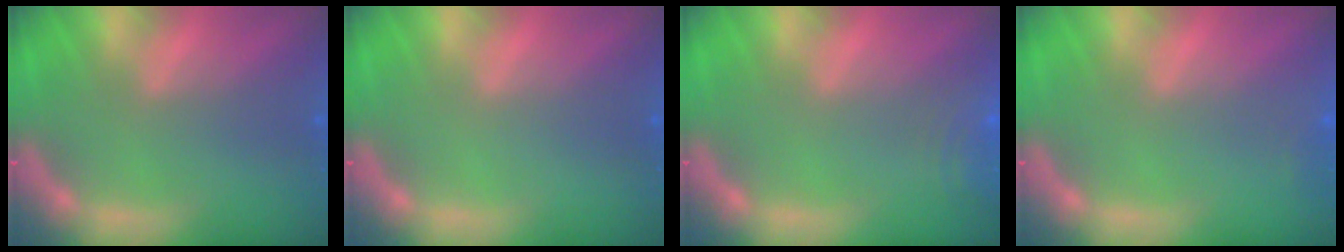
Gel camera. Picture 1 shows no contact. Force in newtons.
{"total": 0.0}
{"total": 5.6}
{"total": 1.4}